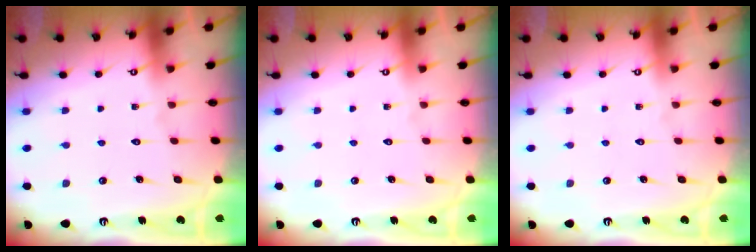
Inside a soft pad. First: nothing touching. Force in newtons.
{"total": 0.0}
{"total": 0.0}